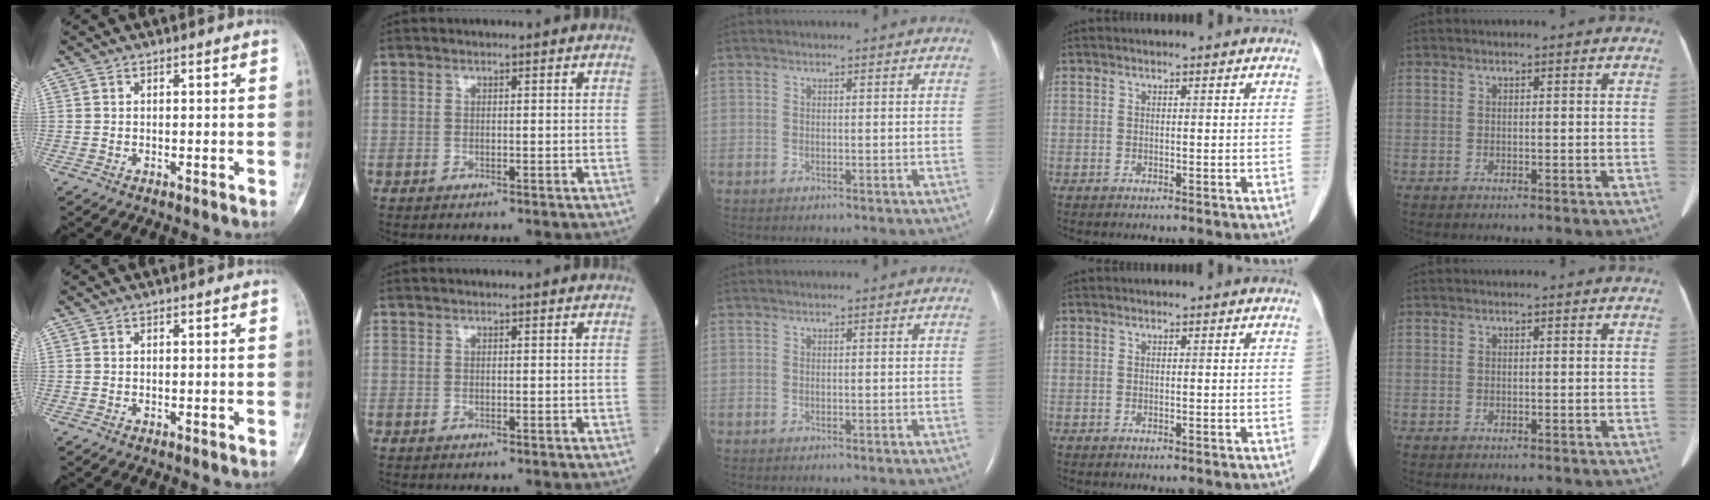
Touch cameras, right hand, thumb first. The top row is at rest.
{}